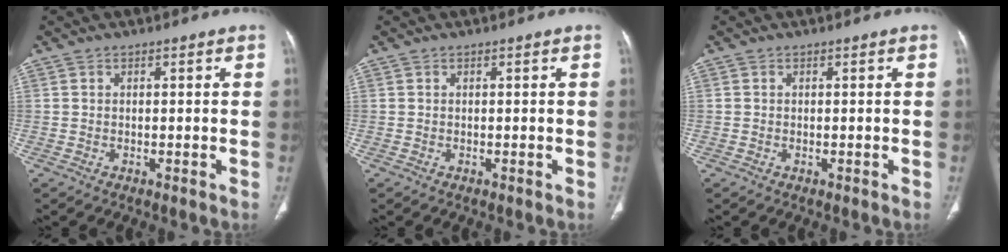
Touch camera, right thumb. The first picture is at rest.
{"total": 0.0}
{"total": 0.0}